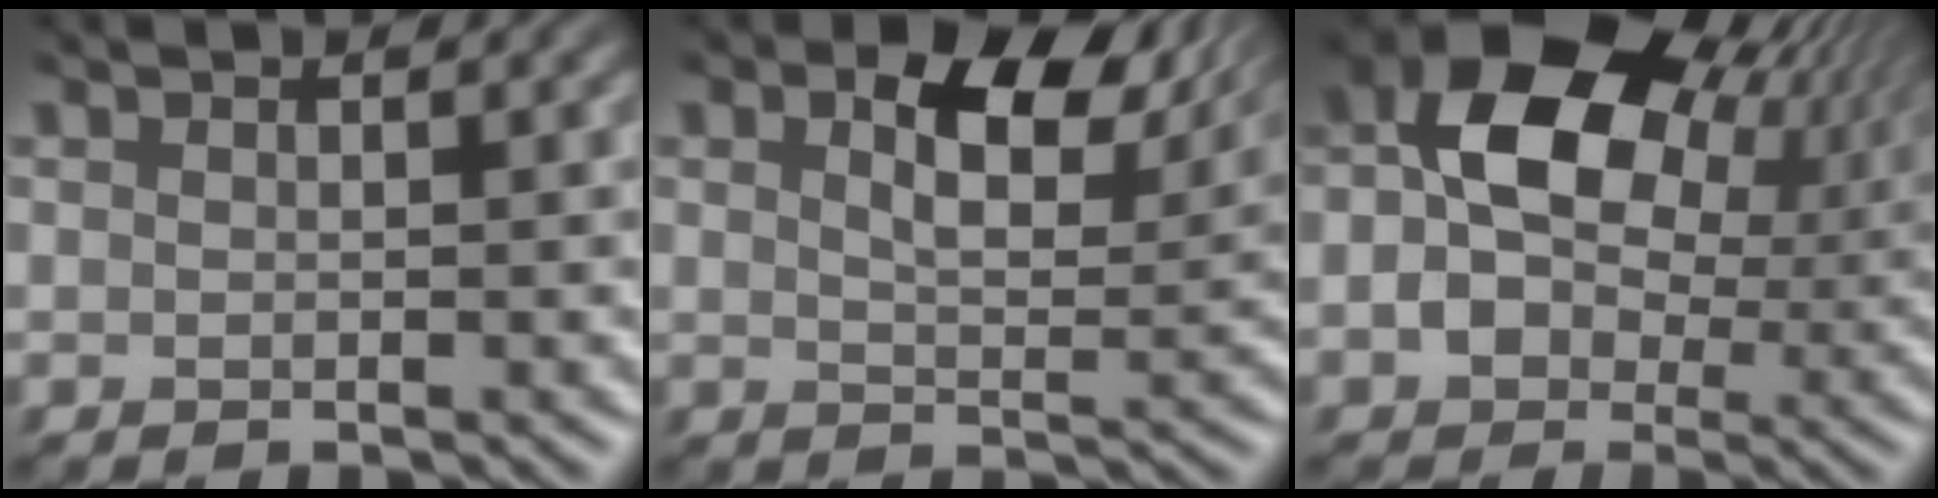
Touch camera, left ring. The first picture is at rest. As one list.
[{"total": 6.2, "force": [2.5, 3.5, 4.5], "torque": [-0.090, -0.009, 0.049]}, {"total": 13.1, "force": [1.0, 9.8, 8.6], "torque": [-0.159, -0.002, 0.033]}]